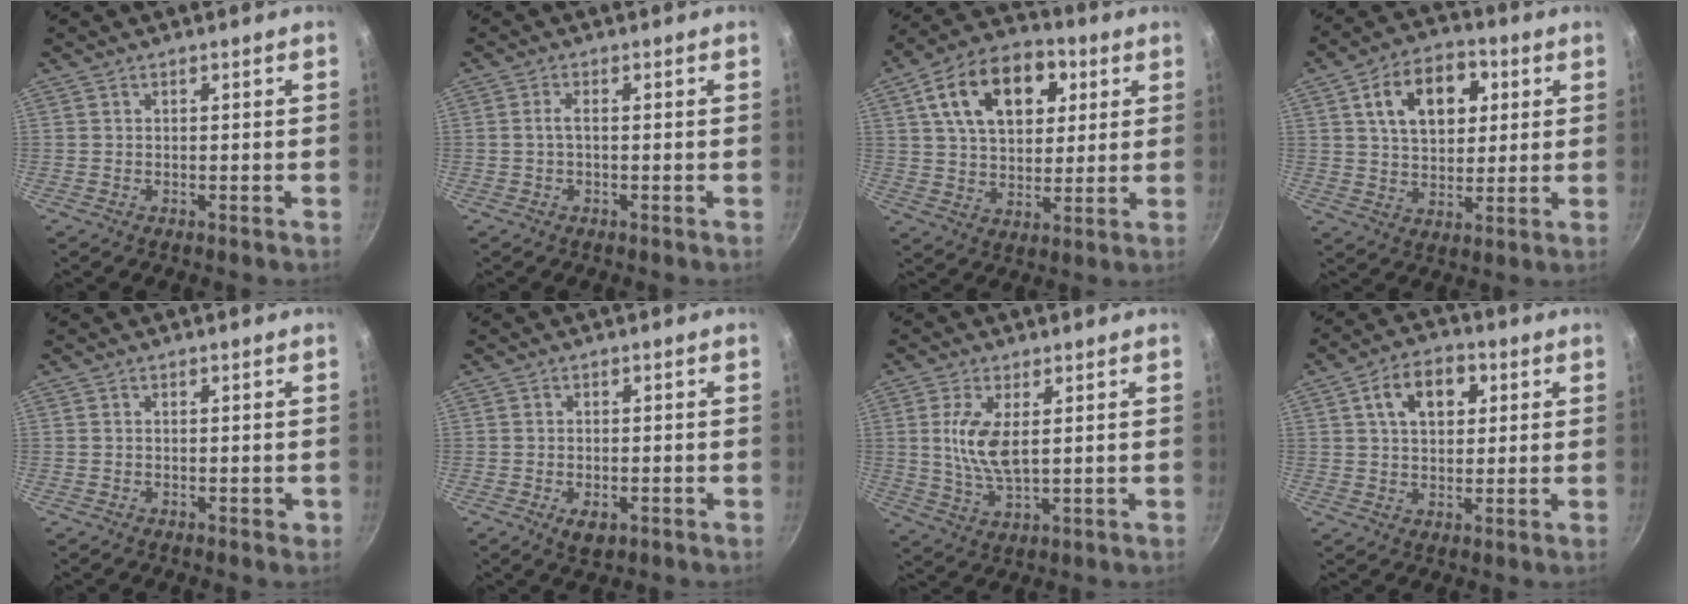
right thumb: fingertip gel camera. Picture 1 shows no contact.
{"total": 1.8, "force": [-0.2, 0.6, 1.7], "torque": [-0.042, 0.009, -0.006]}
{"total": 18.4, "force": [6.4, 11.7, 12.6], "torque": [-0.177, 0.003, 0.096]}
{"total": 14.2, "force": [4.3, 9.3, 9.8], "torque": [-0.125, 0.002, 0.063]}
{"total": 1.1, "force": [-0.2, 0.8, 0.8], "torque": [-0.007, 0.003, -0.003]}
{"total": 3.8, "force": [-1.4, 2.1, 2.8], "torque": [-0.045, -0.002, -0.019]}
{"total": 8.0, "force": [1.6, 3.2, 7.2], "torque": [-0.144, -0.010, 0.036]}
{"total": 9.7, "force": [3.1, 6.4, 6.7], "torque": [-0.088, 0.006, 0.042]}